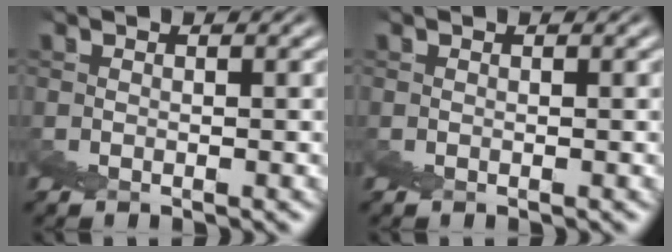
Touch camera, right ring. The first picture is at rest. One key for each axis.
{"total": 0.0}